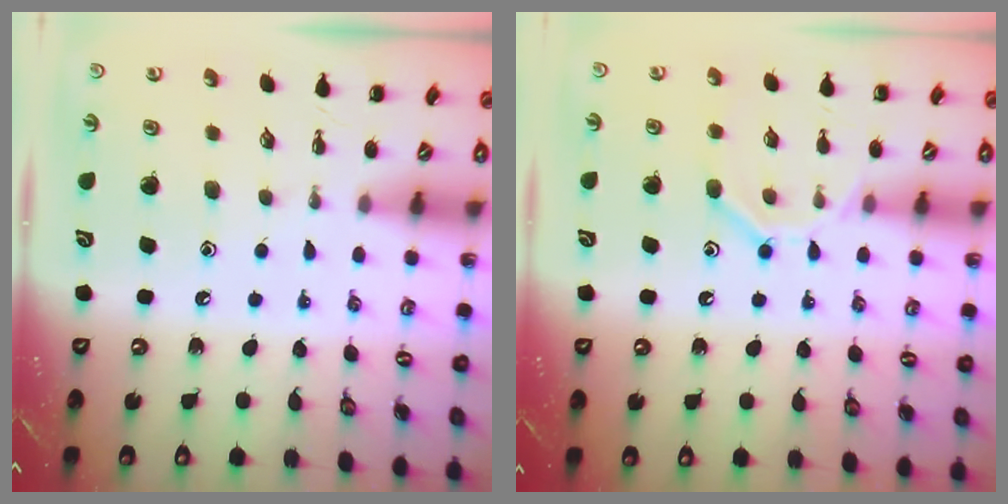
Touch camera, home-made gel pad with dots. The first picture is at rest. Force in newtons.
{"total": 10.4, "press": 10.3, "slide": 1.6}